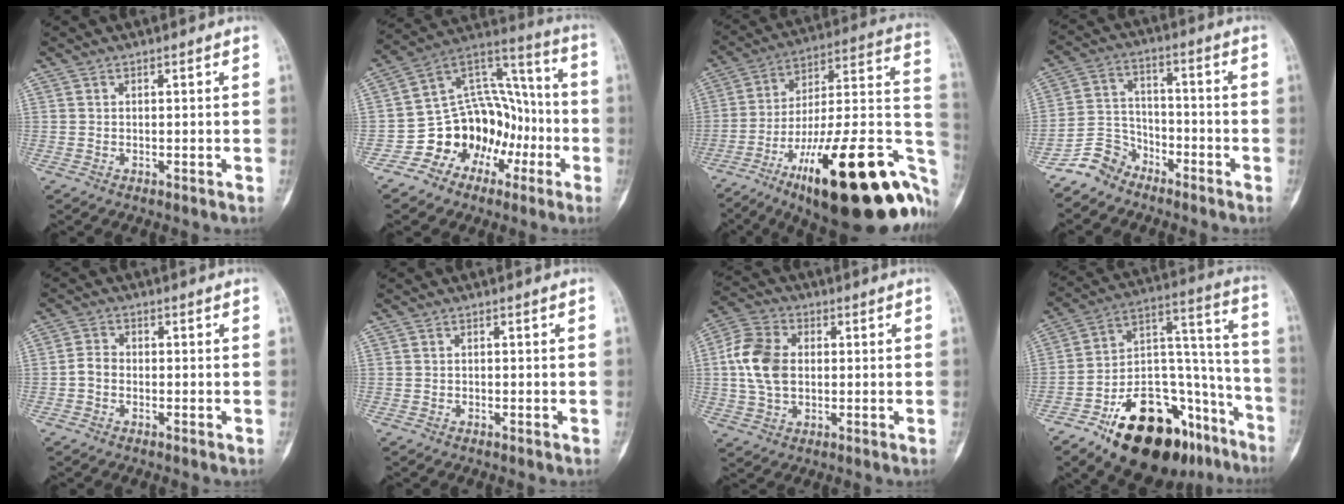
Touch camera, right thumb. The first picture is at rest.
{"total": 17.6, "force": [-6.7, 13.9, 8.4], "torque": [-0.065, 0.110, -0.110]}
{"total": 36.1, "force": [-14.7, 11.1, 31.0], "torque": [-0.370, 0.063, -0.220]}
{"total": 7.5, "force": [-6.1, 4.3, 0.9], "torque": [0.000, 0.051, -0.128]}
{"total": 2.5, "force": [-0.8, 1.9, 1.5], "torque": [-0.024, 0.009, -0.023]}
{"total": 0.0}
{"total": 11.2, "force": [0.7, 7.8, 8.1], "torque": [-0.158, 0.015, 0.010]}
{"total": 28.9, "force": [-17.1, 14.2, 18.5], "torque": [-0.218, 0.102, -0.266]}